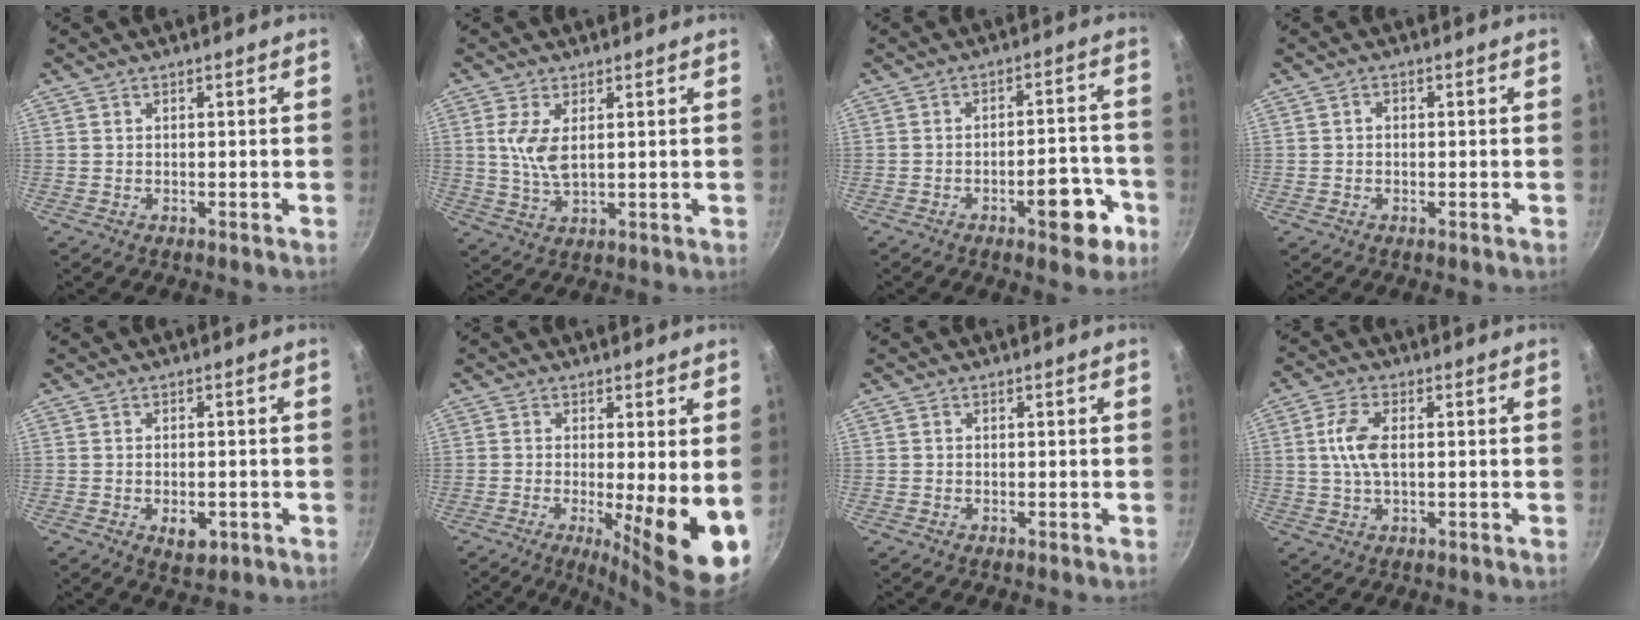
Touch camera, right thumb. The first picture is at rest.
{"total": 6.1, "force": [1.5, 2.7, 5.3], "torque": [-0.108, -0.007, 0.034]}
{"total": 9.5, "force": [-4.6, 3.9, 7.4], "torque": [-0.067, 0.037, -0.055]}
{"total": 1.0, "force": [-0.2, 0.8, 0.5], "torque": [-0.009, 0.005, -0.004]}
{"total": 4.4, "force": [-1.4, 2.5, 3.3], "torque": [-0.040, 0.003, -0.014]}
{"total": 12.7, "force": [-1.8, 2.6, 12.3], "torque": [-0.165, -0.022, -0.021]}
{"total": 0.0}
{"total": 6.5, "force": [0.7, 3.2, 5.6], "torque": [-0.117, 0.009, 0.010]}